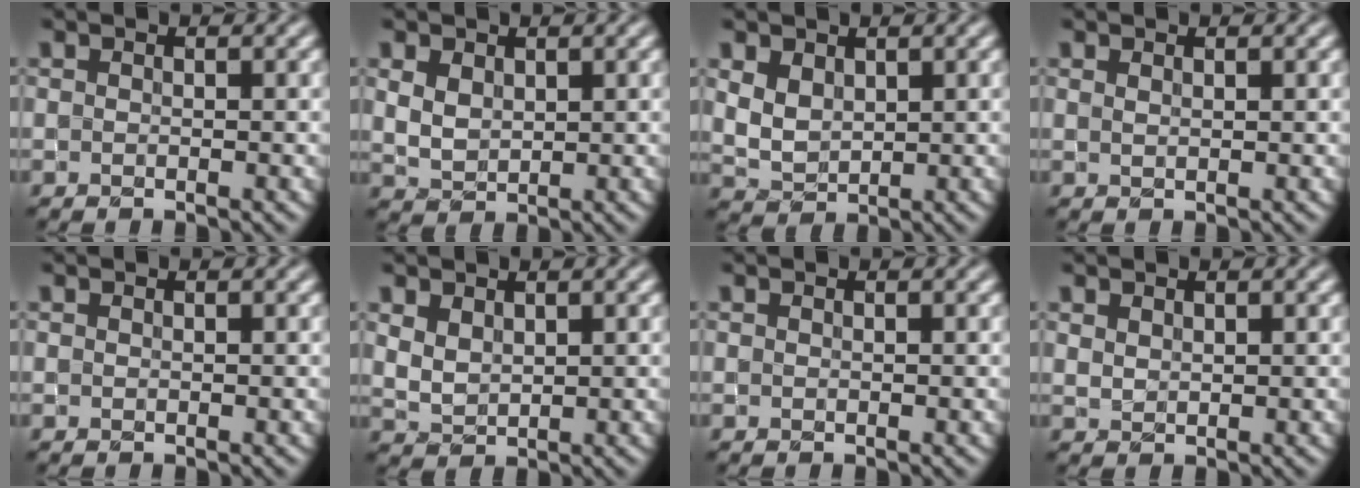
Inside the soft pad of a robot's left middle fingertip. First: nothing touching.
{"total": 2.4, "force": [1.1, 1.6, 1.4], "torque": [-0.033, -0.004, 0.026]}
{"total": 2.9, "force": [1.3, 2.0, 1.7], "torque": [-0.042, -0.005, 0.031]}
{"total": 0.5, "force": [0.4, 0.2, 0.3], "torque": [-0.006, -0.001, 0.008]}
{"total": 0.0}
{"total": 2.2, "force": [1.3, 1.3, 1.1], "torque": [-0.029, -0.004, 0.033]}
{"total": 0.0}
{"total": 0.9, "force": [0.7, 0.5, 0.3], "torque": [-0.011, -0.002, 0.018]}